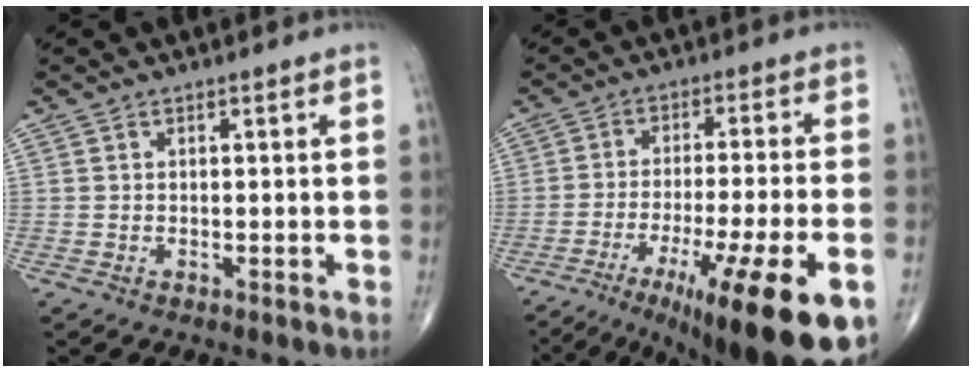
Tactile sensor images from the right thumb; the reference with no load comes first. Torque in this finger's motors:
{"motor_torque": [2.42, 2.58, 0.29, -0.36, 0.10]}